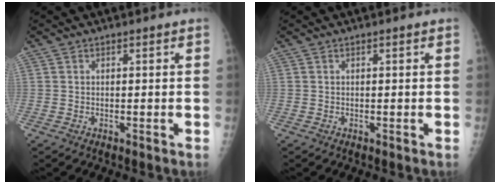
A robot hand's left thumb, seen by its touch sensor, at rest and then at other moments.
{"total": 0.0}